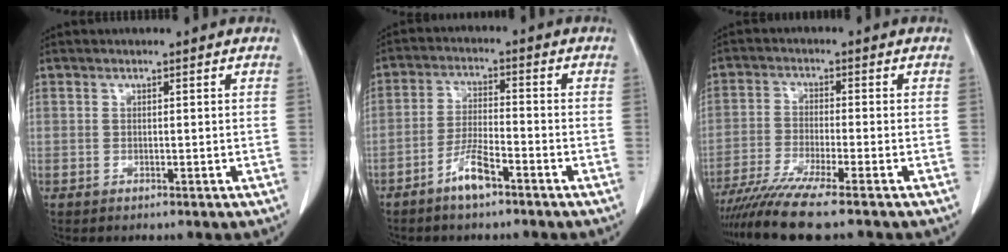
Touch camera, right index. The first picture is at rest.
{"total": 5.4, "force": [-3.5, 0.9, 4.0], "torque": [-0.082, 0.001, -0.066]}
{"total": 9.7, "force": [-7.8, -1.0, 5.7], "torque": [-0.093, -0.031, -0.131]}